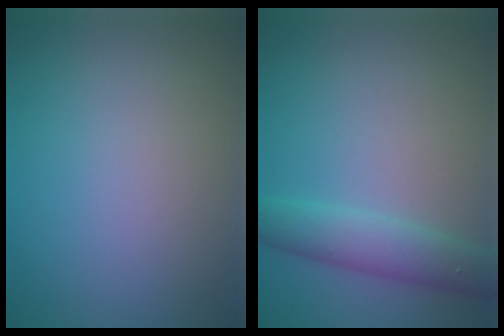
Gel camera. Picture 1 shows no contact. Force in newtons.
{"total": 3.8, "press": 3.8, "slide": 0.1}